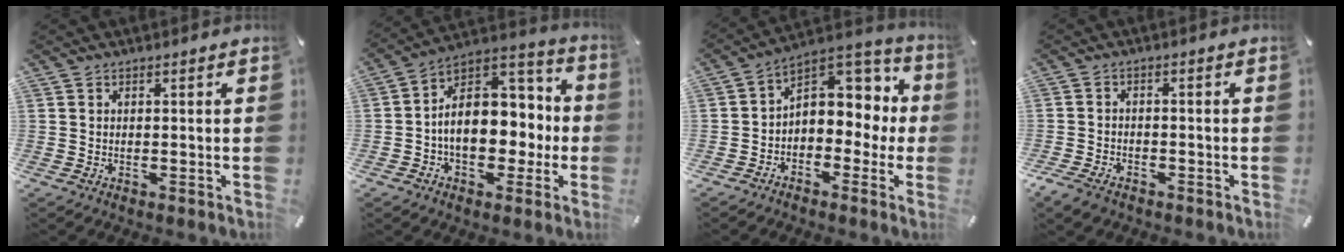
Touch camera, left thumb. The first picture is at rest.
{"total": 15.5, "force": [-0.8, 12.0, 9.7], "torque": [-0.127, -0.004, -0.010]}
{"total": 7.3, "force": [1.0, 6.4, 3.2], "torque": [-0.046, -0.010, 0.021]}
{"total": 3.4, "force": [-2.5, 2.0, 1.1], "torque": [-0.037, 0.009, -0.054]}